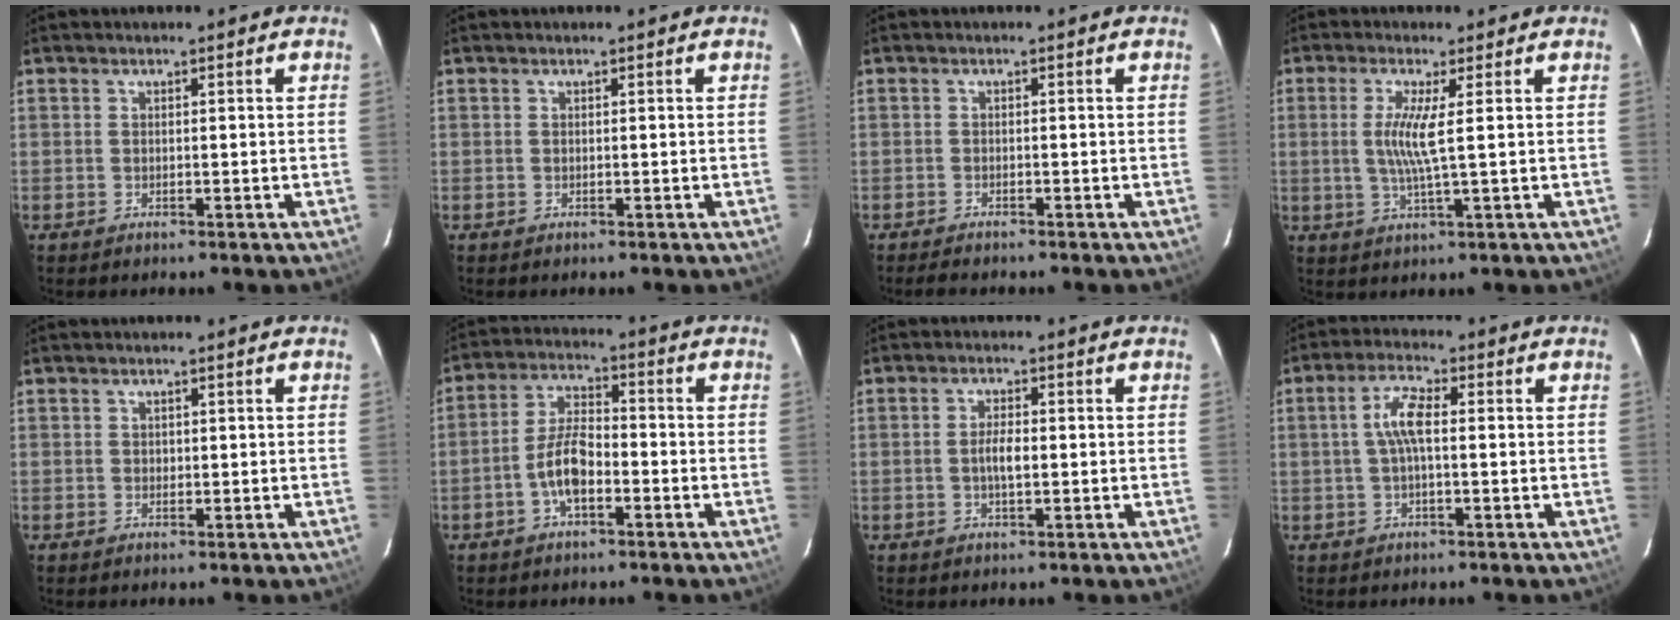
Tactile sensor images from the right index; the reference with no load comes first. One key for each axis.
{"total": 0.0}
{"total": 2.8, "fx": -2.6, "fy": 0.4, "fz": 0.9, "tx": -0.029, "ty": -0.008, "tz": -0.044}
{"total": 5.6, "fx": 0.7, "fy": -0.4, "fz": 5.5, "tx": -0.114, "ty": -0.008, "tz": 0.012}
{"total": 0.7, "fx": 0.2, "fy": 0.6, "fz": 0.1, "tx": 0.003, "ty": 0.003, "tz": 0.003}
{"total": 7.2, "fx": -2.9, "fy": 2.8, "fz": 5.9, "tx": -0.125, "ty": 0.012, "tz": -0.053}
{"total": 3.1, "fx": -0.3, "fy": 1.0, "fz": 2.9, "tx": -0.054, "ty": 0.002, "tz": -0.006}
{"total": 5.2, "fx": 0.2, "fy": 1.6, "fz": 5.0, "tx": -0.101, "ty": 0.013, "tz": 0.003}